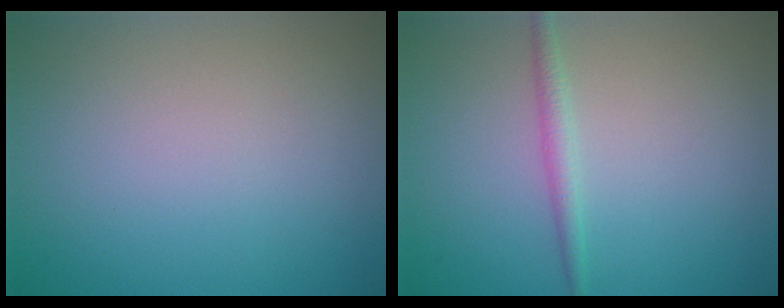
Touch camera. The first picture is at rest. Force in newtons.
{"total": 1.4, "press": 1.4, "slide": 0.1}